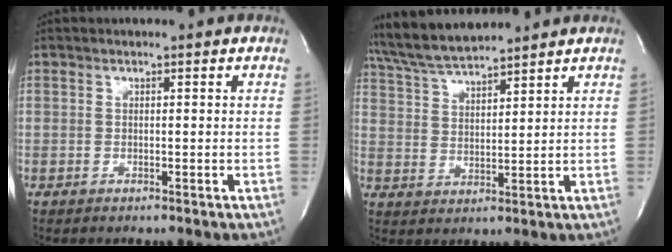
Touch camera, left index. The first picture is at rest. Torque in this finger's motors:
{"motor_torque": [0.19, -0.35, 0.16, 0.16]}